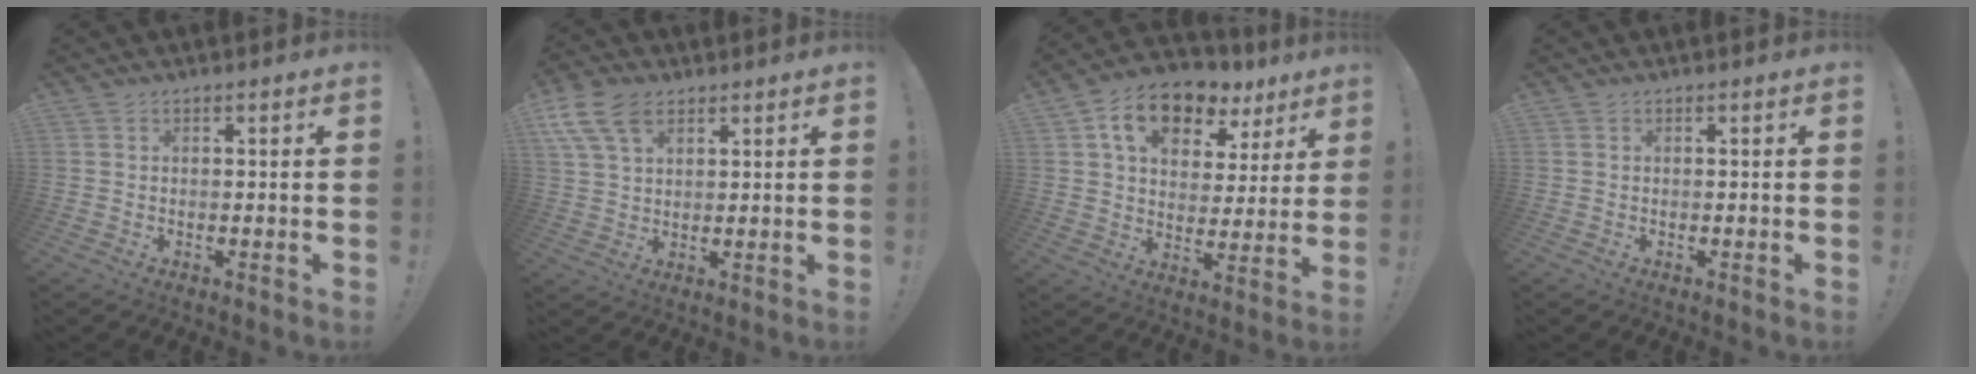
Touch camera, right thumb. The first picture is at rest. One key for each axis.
{"total": 10.9, "fx": 5.7, "fy": 6.3, "fz": 6.8, "tx": -0.135, "ty": -0.014, "tz": 0.109}
{"total": 14.0, "fx": 8.0, "fy": 8.7, "fz": 7.5, "tx": -0.129, "ty": -0.031, "tz": 0.149}
{"total": 0.0}